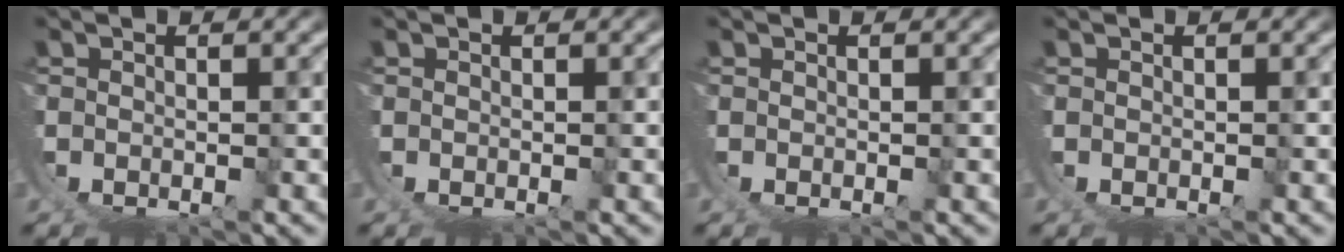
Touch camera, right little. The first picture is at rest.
{"total": 0.0}
{"total": 0.0}
{"total": 0.0}